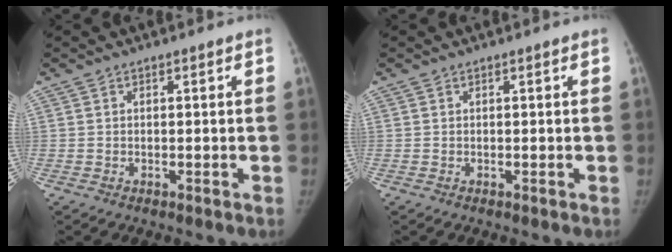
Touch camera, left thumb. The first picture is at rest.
{"total": 0.0}